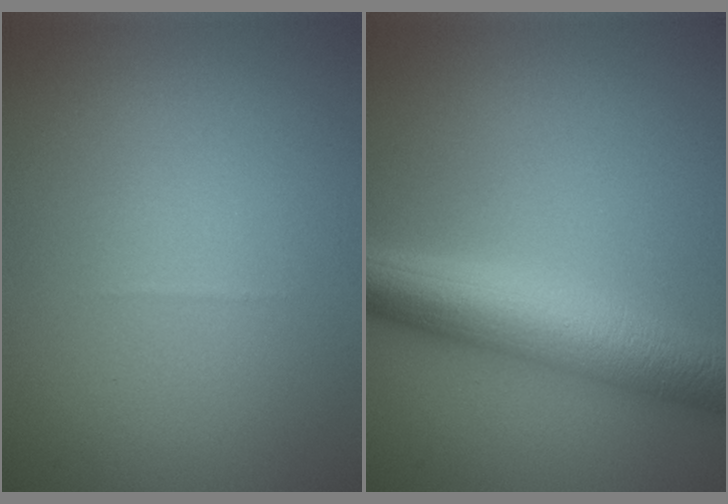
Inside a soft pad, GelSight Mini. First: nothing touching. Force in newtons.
{"total": 7.3, "press": 7.3, "slide": 0.0}